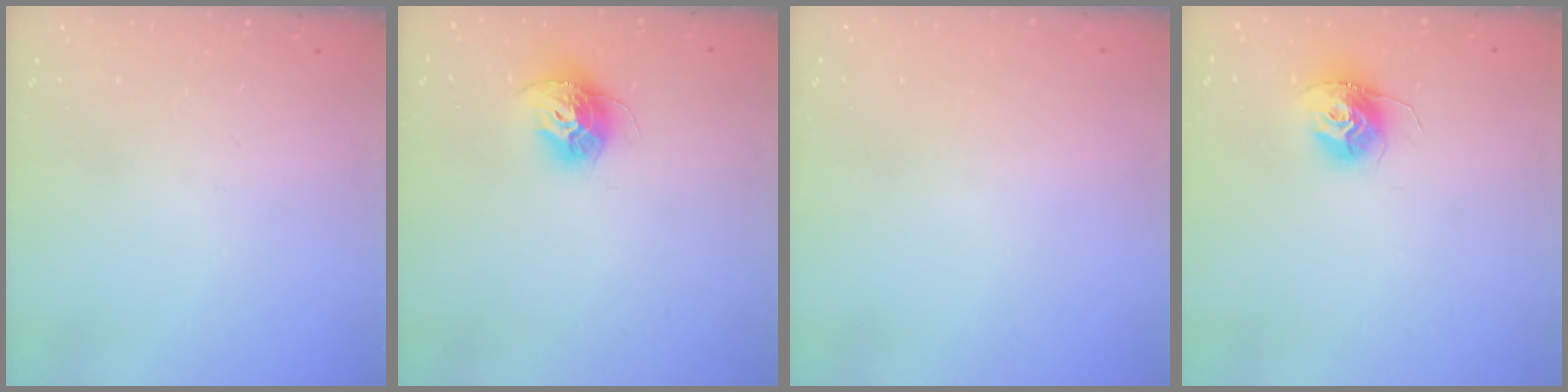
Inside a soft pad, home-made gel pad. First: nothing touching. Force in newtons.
{"total": 11.2, "press": 11.2, "slide": 0.8}
{"total": 0.9, "press": 0.9, "slide": 0.1}
{"total": 11.1, "press": 11.1, "slide": 0.9}